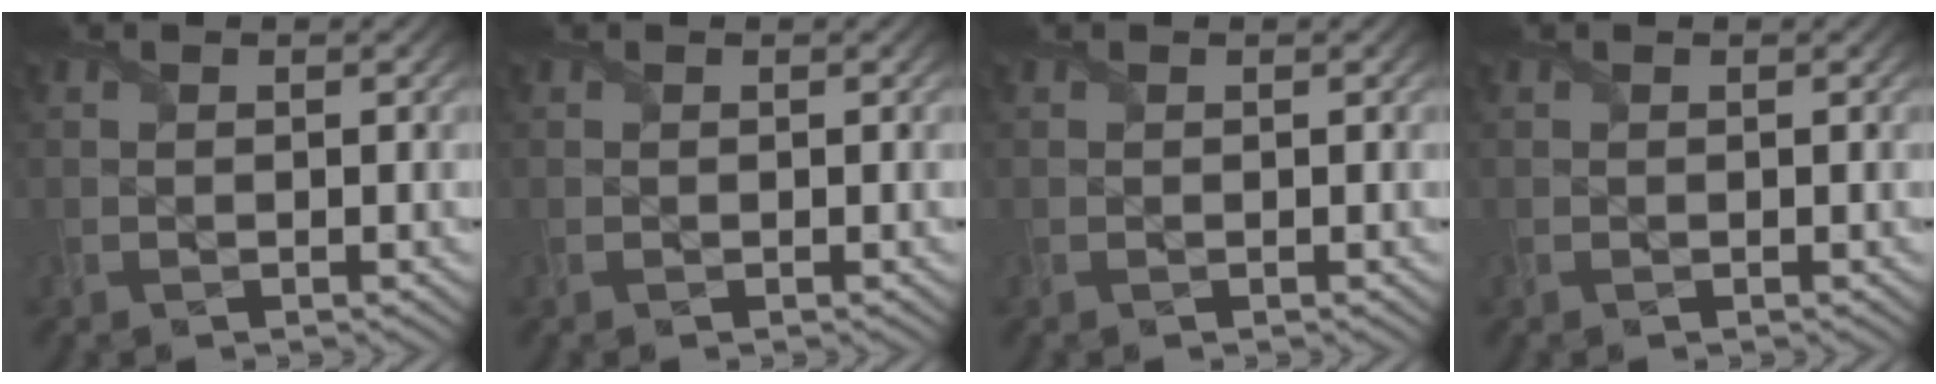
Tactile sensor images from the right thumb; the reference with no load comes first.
{"total": 0.0}
{"total": 0.0}
{"total": 0.0}